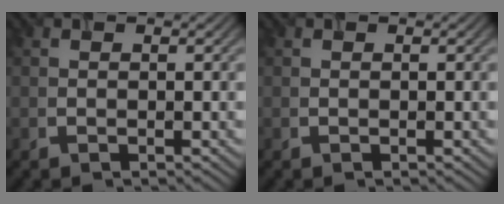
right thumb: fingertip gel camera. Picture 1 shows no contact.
{"total": 0.0}